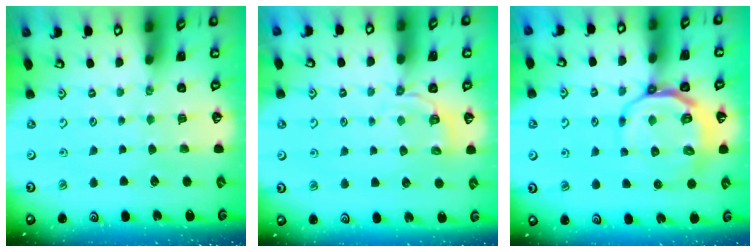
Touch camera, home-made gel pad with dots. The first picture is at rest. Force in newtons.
{"total": 3.5, "press": 3.0, "slide": 1.8}
{"total": 10.7, "press": 10.3, "slide": 2.9}